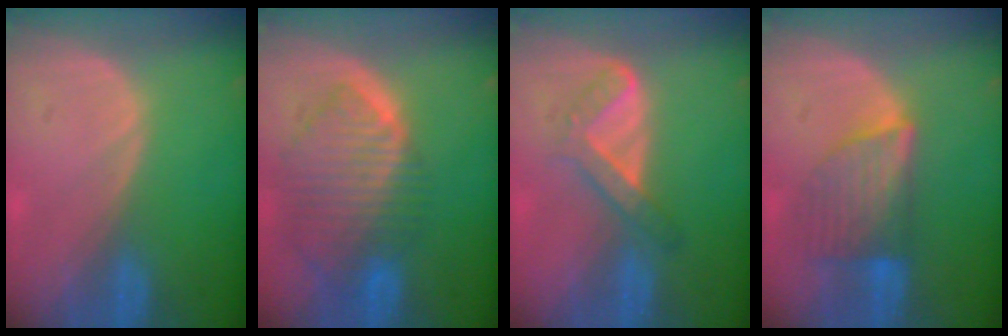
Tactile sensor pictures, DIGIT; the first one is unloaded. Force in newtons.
{"total": 9.9, "press": 8.4, "slide": 5.2}
{"total": 4.5, "press": 4.4, "slide": 0.7}
{"total": 6.9, "press": 6.7, "slide": 1.6}